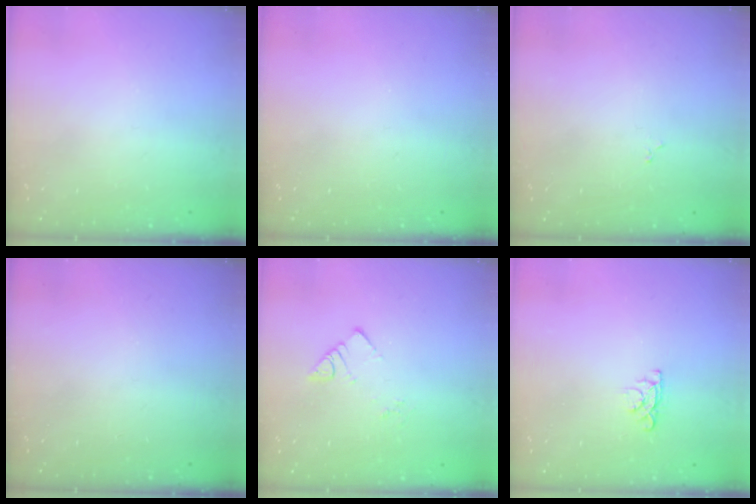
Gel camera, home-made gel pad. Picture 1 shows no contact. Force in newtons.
{"total": 0.0}
{"total": 1.9, "press": 1.9, "slide": 0.3}
{"total": 0.0}
{"total": 2.6, "press": 2.6, "slide": 0.1}
{"total": 4.0, "press": 4.0, "slide": 0.5}